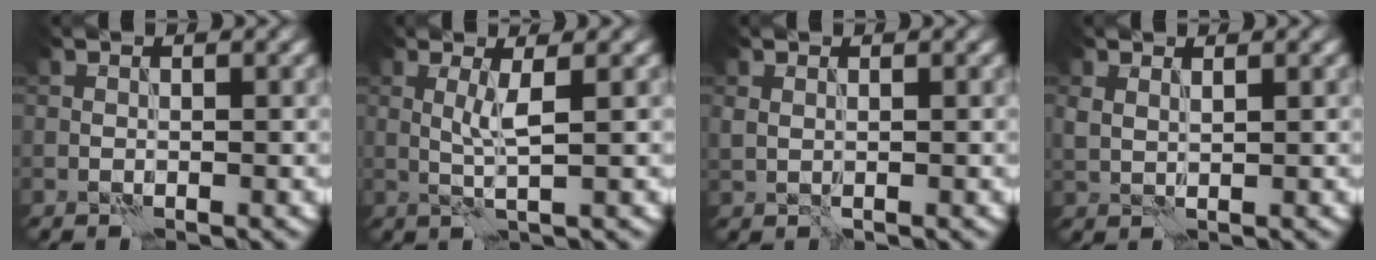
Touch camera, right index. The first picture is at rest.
{"total": 2.1, "force": [0.4, 0.0, 2.0], "torque": [-0.045, 0.000, 0.007]}
{"total": 0.7, "force": [0.4, 0.4, 0.4], "torque": [-0.014, -0.001, 0.011]}
{"total": 1.5, "force": [1.1, 0.6, 0.9], "torque": [-0.021, -0.002, 0.024]}